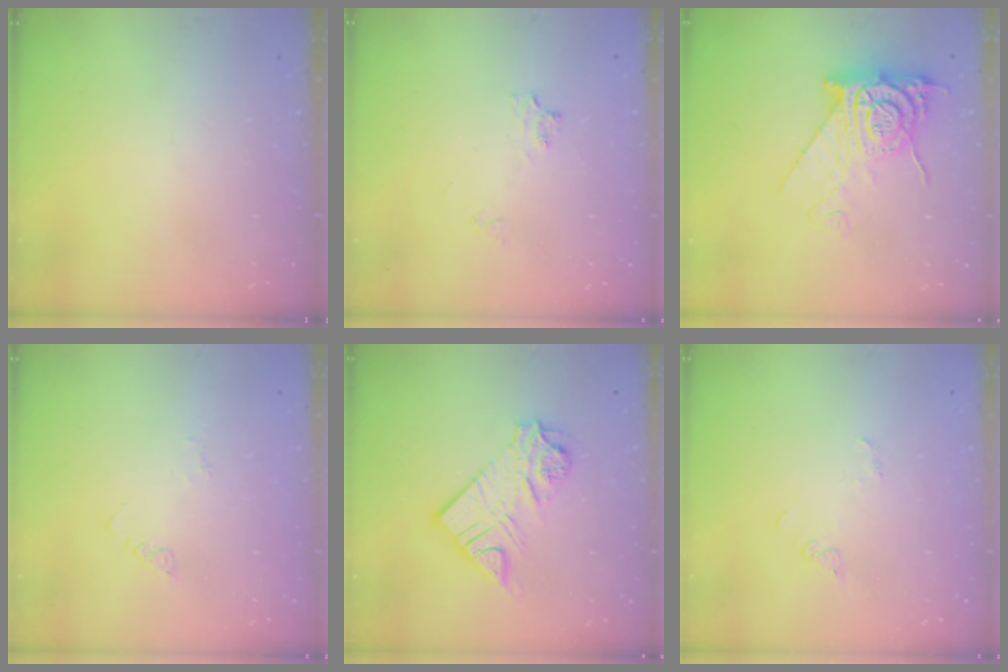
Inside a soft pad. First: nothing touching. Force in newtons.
{"total": 4.3, "press": 4.2, "slide": 0.5}
{"total": 12.3, "press": 12.3, "slide": 1.2}
{"total": 2.5, "press": 2.5, "slide": 0.4}
{"total": 14.2, "press": 14.1, "slide": 1.6}
{"total": 2.9, "press": 2.9, "slide": 0.3}